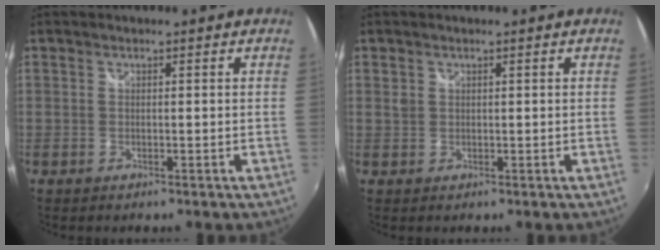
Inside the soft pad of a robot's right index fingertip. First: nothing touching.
{"total": 0.8, "force": [0.2, 0.8, 0.1], "torque": [-0.004, 0.002, 0.002]}